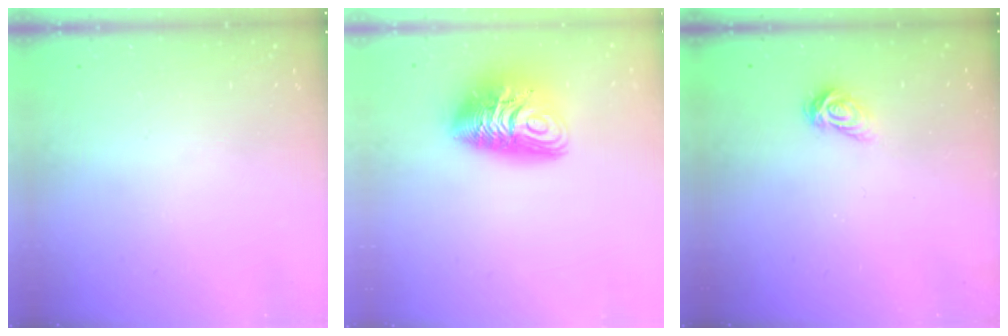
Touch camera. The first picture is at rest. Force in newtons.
{"total": 12.9, "press": 12.8, "slide": 1.3}
{"total": 3.8, "press": 3.8, "slide": 0.4}